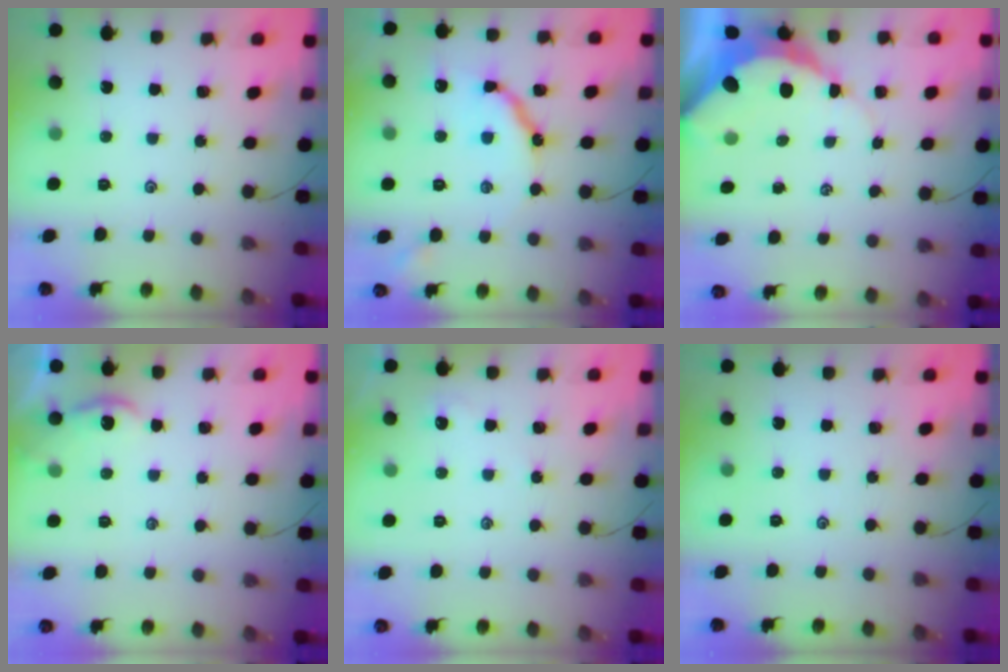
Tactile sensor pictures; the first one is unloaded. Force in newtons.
{"total": 9.7, "press": 9.6, "slide": 1.0}
{"total": 8.7, "press": 8.6, "slide": 0.9}
{"total": 2.0, "press": 2.0, "slide": 0.1}
{"total": 1.7, "press": 1.7, "slide": 0.3}
{"total": 0.0}